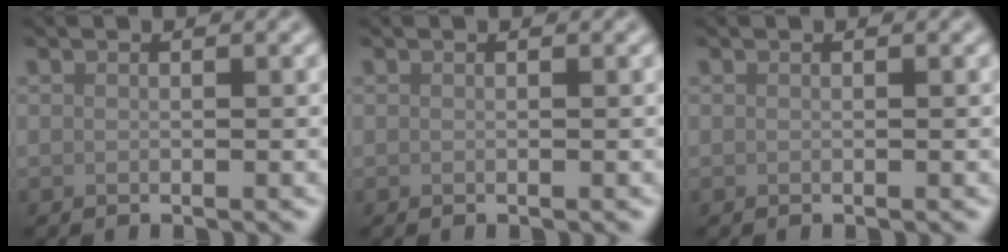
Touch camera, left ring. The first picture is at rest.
{"total": 0.0}
{"total": 0.0}